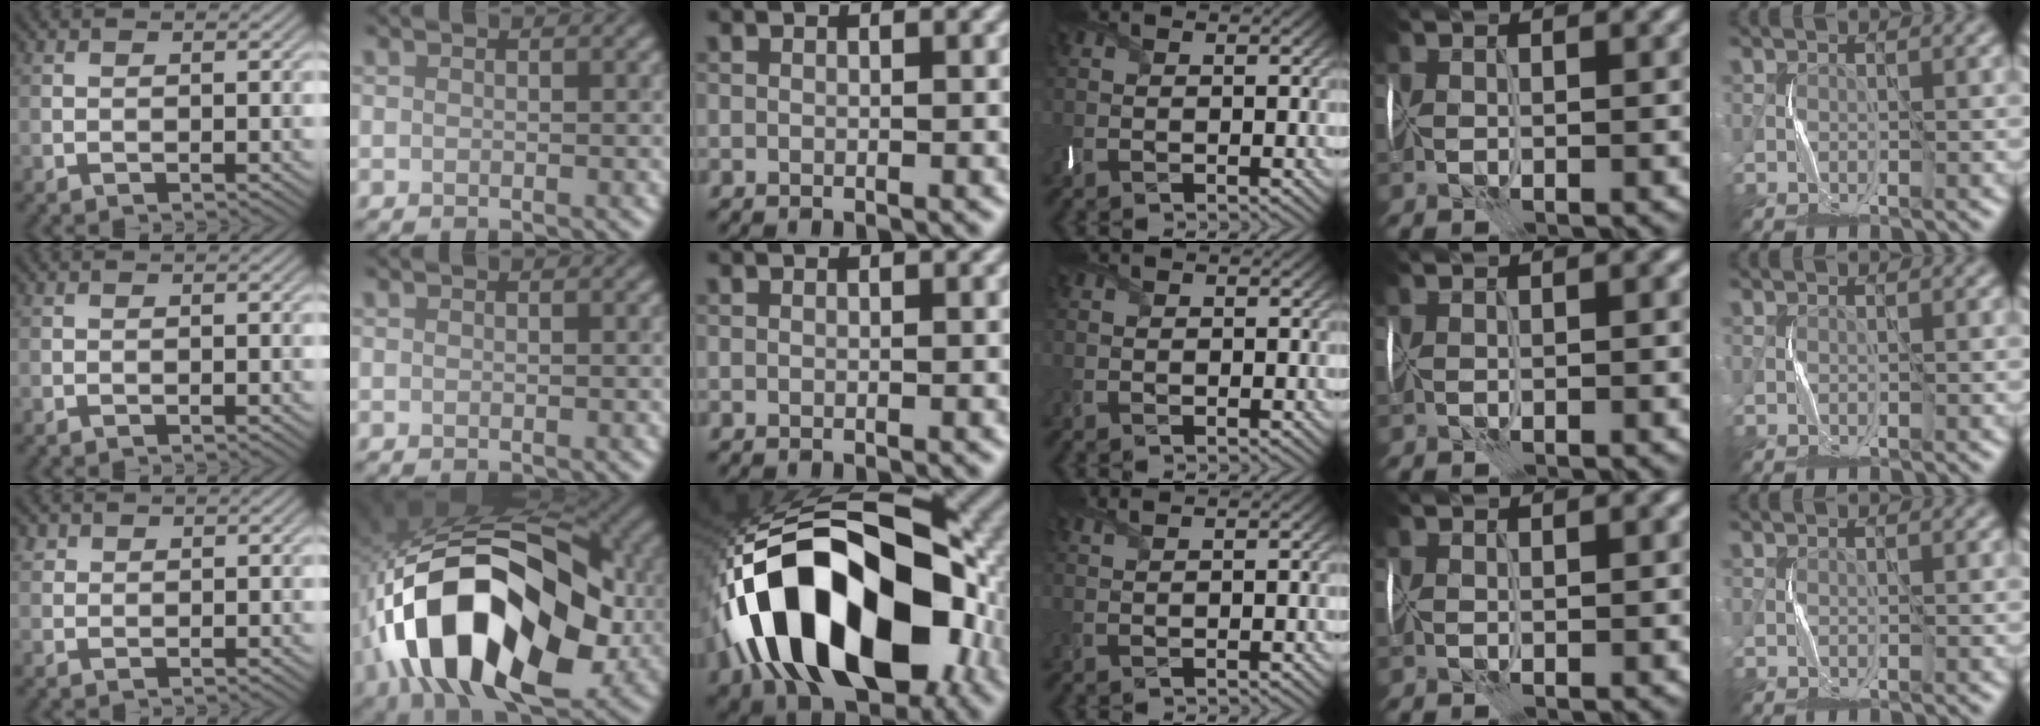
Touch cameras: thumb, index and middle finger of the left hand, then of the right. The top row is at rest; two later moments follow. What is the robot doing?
{"motion": "wrap", "object": "cellophane"}